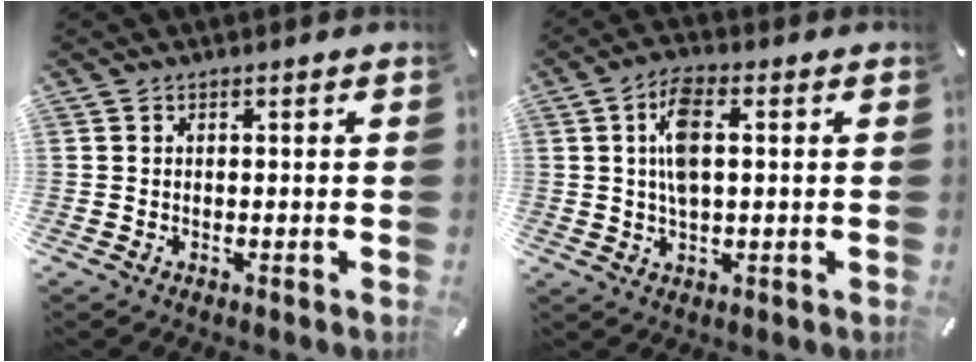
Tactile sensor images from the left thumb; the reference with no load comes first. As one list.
[{"total": 7.9, "force": [1.2, 3.5, 7.0], "torque": [-0.141, 0.006, 0.016]}]